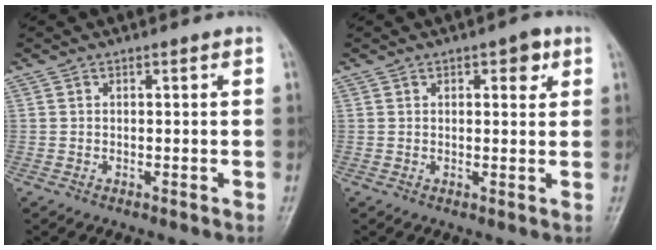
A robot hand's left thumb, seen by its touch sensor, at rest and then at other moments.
{"total": 3.6, "force": [1.7, 1.6, 2.7], "torque": [-0.022, -0.004, 0.019]}